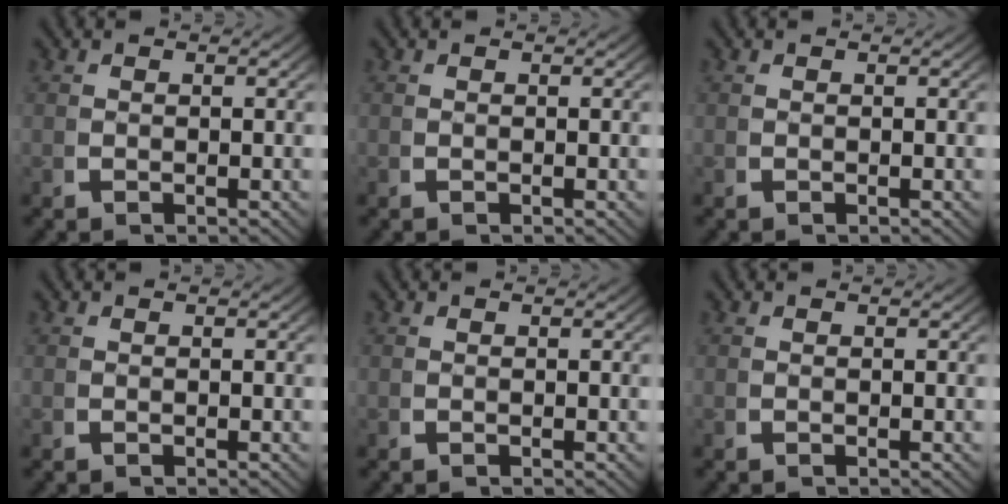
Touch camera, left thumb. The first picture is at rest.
{"total": 0.0}
{"total": 0.0}
{"total": 0.0}
{"total": 0.0}
{"total": 0.0}